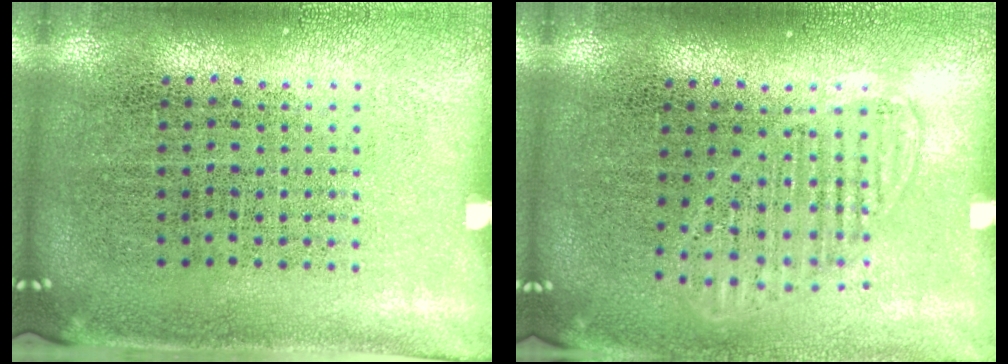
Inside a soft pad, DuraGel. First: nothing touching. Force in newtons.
{"total": 1.4, "press": 1.3, "slide": 0.6}